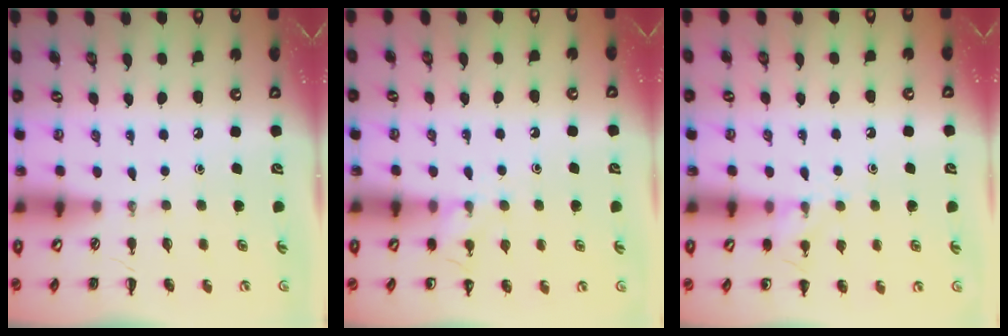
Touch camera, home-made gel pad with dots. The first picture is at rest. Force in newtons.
{"total": 6.6, "press": 6.3, "slide": 2.1}
{"total": 8.0, "press": 7.8, "slide": 1.8}